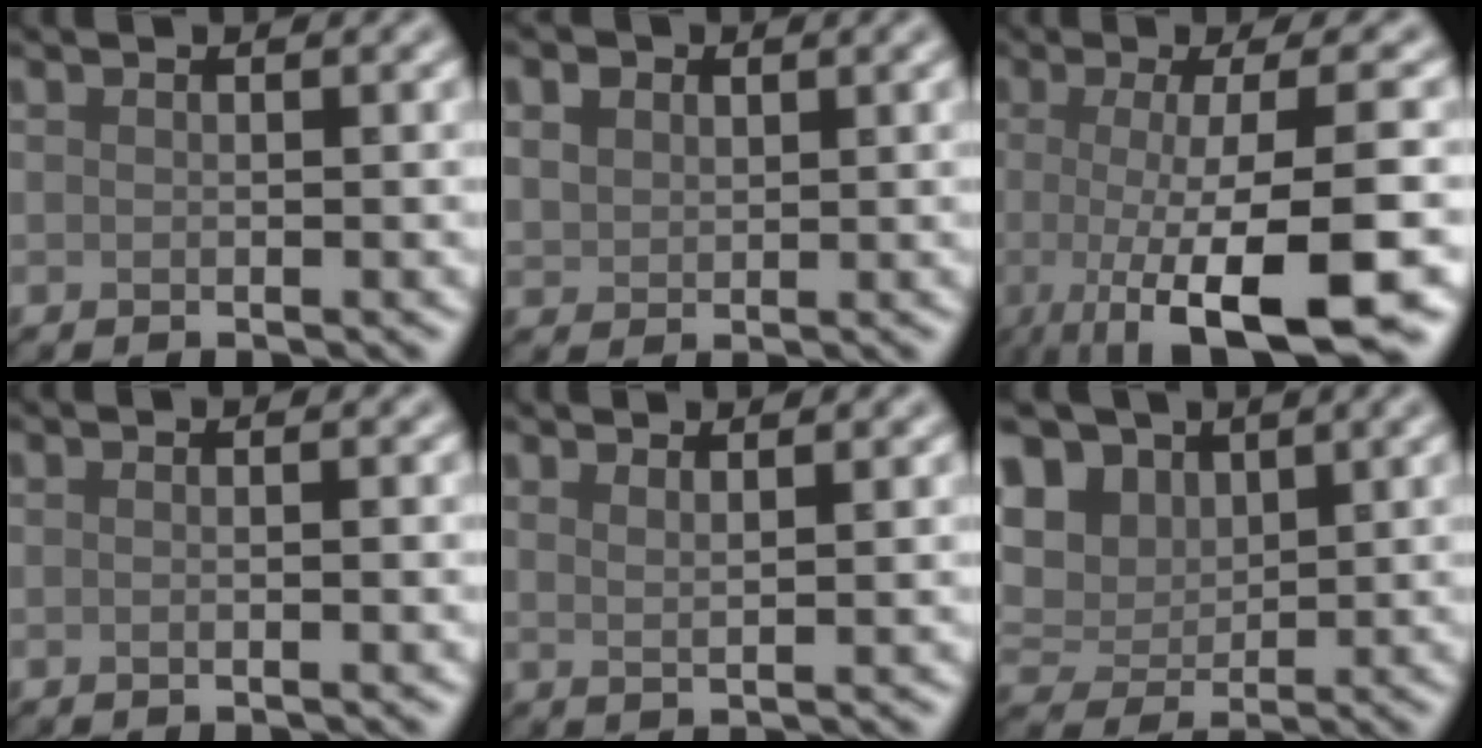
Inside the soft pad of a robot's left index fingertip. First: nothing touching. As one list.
[{"total": 3.1, "force": [1.7, 2.3, 1.3], "torque": [-0.039, 0.009, 0.029]}, {"total": 11.5, "force": [-3.0, 2.9, 10.7], "torque": [-0.134, -0.016, -0.047]}, {"total": 1.3, "force": [-0.1, 0.4, 1.2], "torque": [-0.003, -0.010, -0.002]}, {"total": 1.7, "force": [1.3, 0.5, 0.9], "torque": [-0.006, -0.001, 0.013]}, {"total": 8.1, "force": [3.8, 5.9, 4.0], "torque": [-0.101, 0.018, 0.055]}]